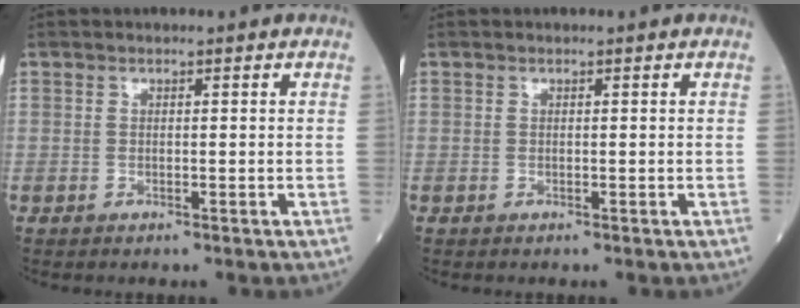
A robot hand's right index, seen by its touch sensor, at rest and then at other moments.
{"total": 0.0}